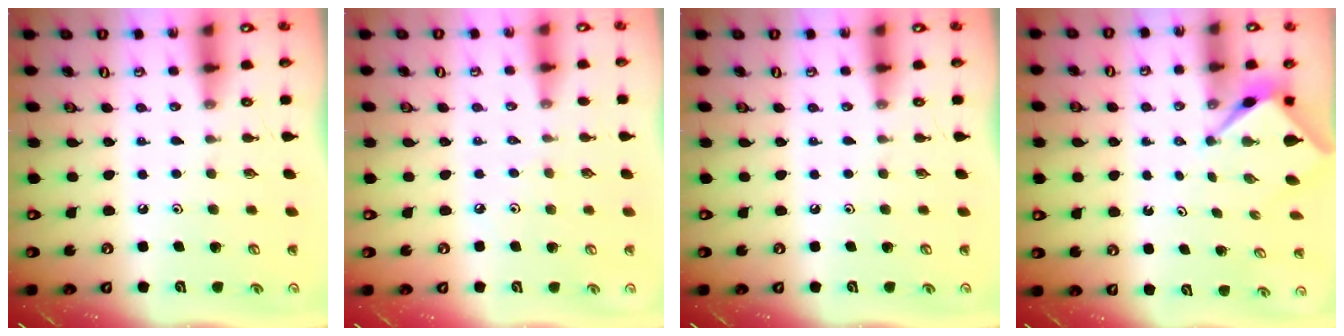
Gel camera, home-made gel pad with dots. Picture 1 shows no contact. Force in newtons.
{"total": 3.7, "press": 3.7, "slide": 0.6}
{"total": 0.0}
{"total": 2.5, "press": 2.5, "slide": 0.1}